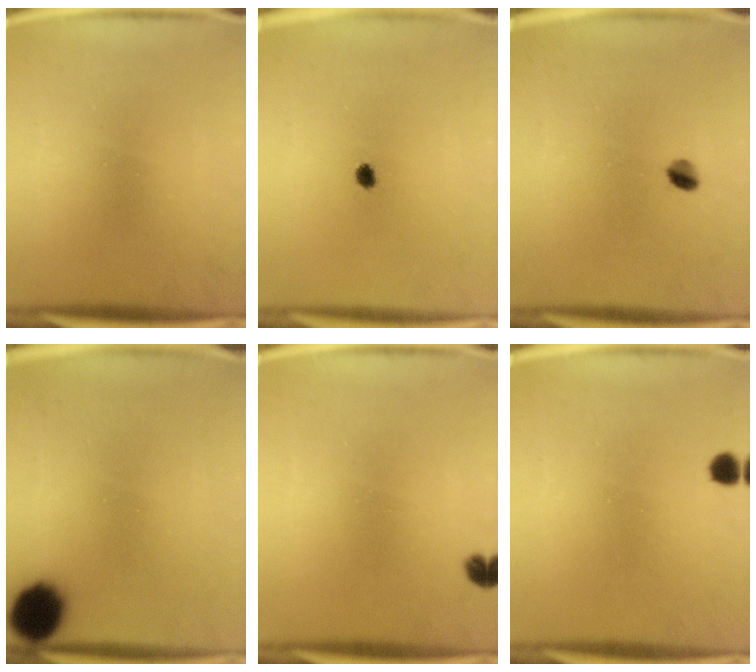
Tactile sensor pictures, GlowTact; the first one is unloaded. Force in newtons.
{"total": 1.8}
{"total": 2.5}
{"total": 6.1}
{"total": 1.5}
{"total": 2.1}